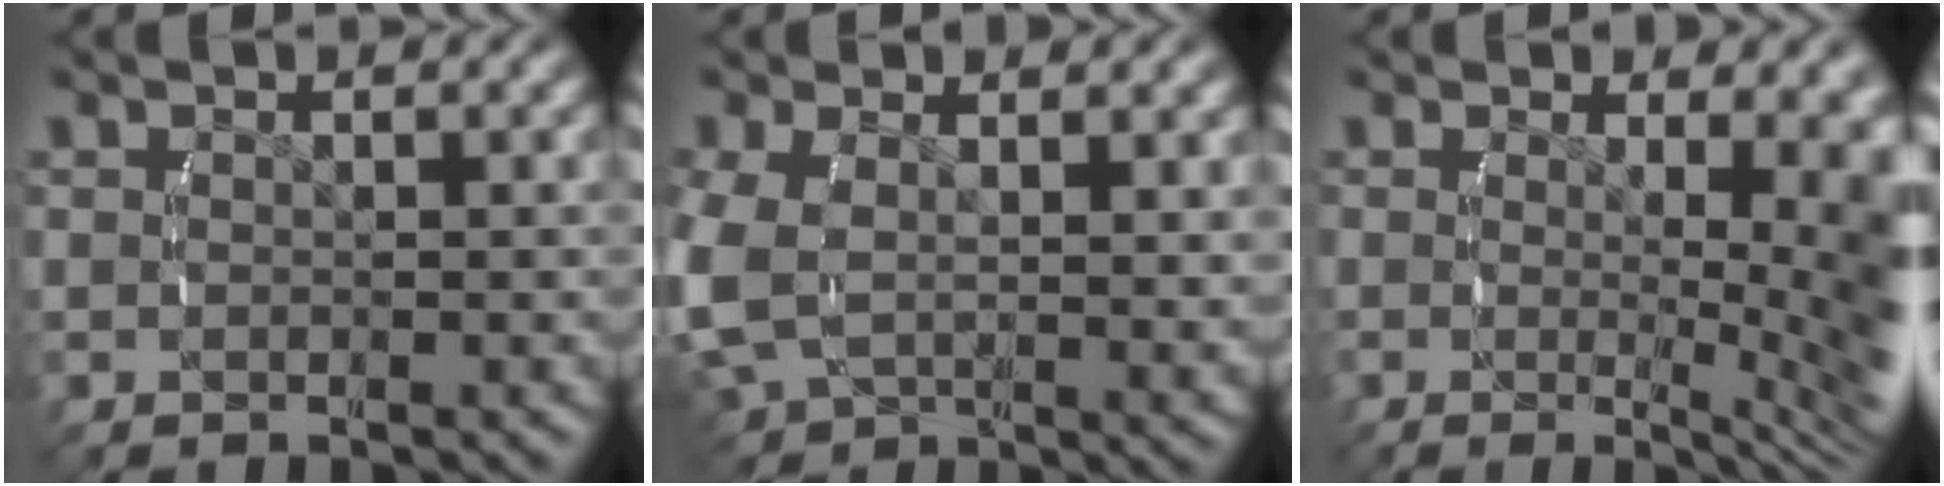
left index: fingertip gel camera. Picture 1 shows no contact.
{"total": 5.6, "force": [0.9, 3.9, 4.0], "torque": [-0.112, -0.022, 0.031]}
{"total": 7.2, "force": [-1.1, 2.2, 6.7], "torque": [-0.073, -0.030, -0.011]}